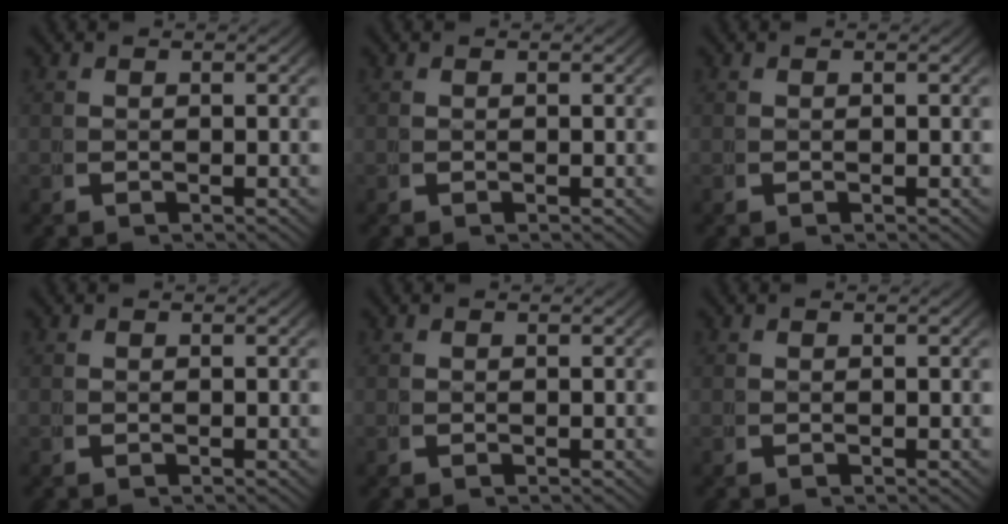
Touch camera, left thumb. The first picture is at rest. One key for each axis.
{"total": 0.0}
{"total": 0.0}
{"total": 0.0}
{"total": 0.0}
{"total": 0.0}